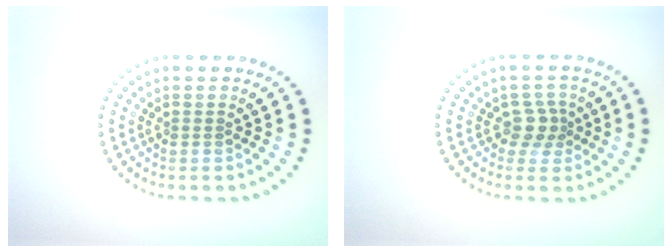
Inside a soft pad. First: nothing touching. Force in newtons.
{"total": 2.1, "press": 1.7, "slide": 1.3}